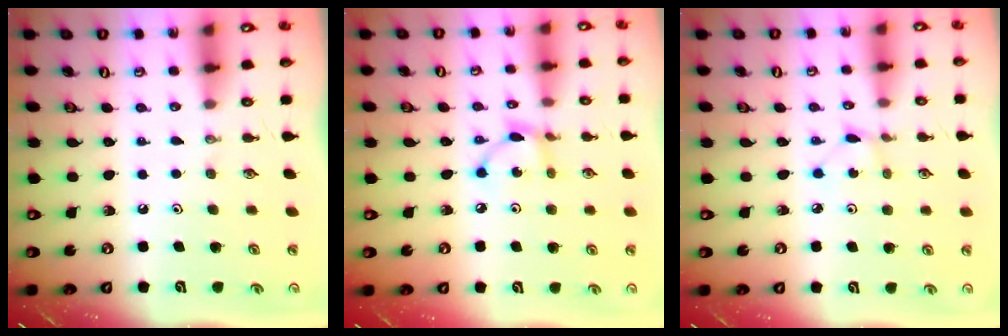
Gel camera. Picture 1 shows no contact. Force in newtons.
{"total": 4.4, "press": 4.4, "slide": 0.1}
{"total": 1.1, "press": 1.1, "slide": 0.1}